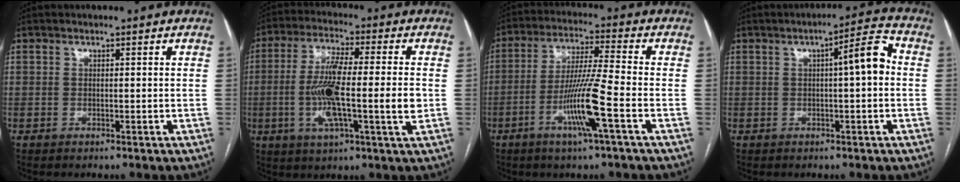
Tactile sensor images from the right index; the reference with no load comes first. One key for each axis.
{"total": 13.4, "fx": -1.5, "fy": 1.1, "fz": 13.3, "tx": -0.250, "ty": 0.002, "tz": -0.031}
{"total": 10.7, "fx": -4.1, "fy": -0.7, "fz": 9.8, "tx": -0.193, "ty": -0.007, "tz": -0.080}
{"total": 6.2, "fx": 0.5, "fy": 0.7, "fz": 6.1, "tx": -0.088, "ty": 0.019, "tz": 0.002}